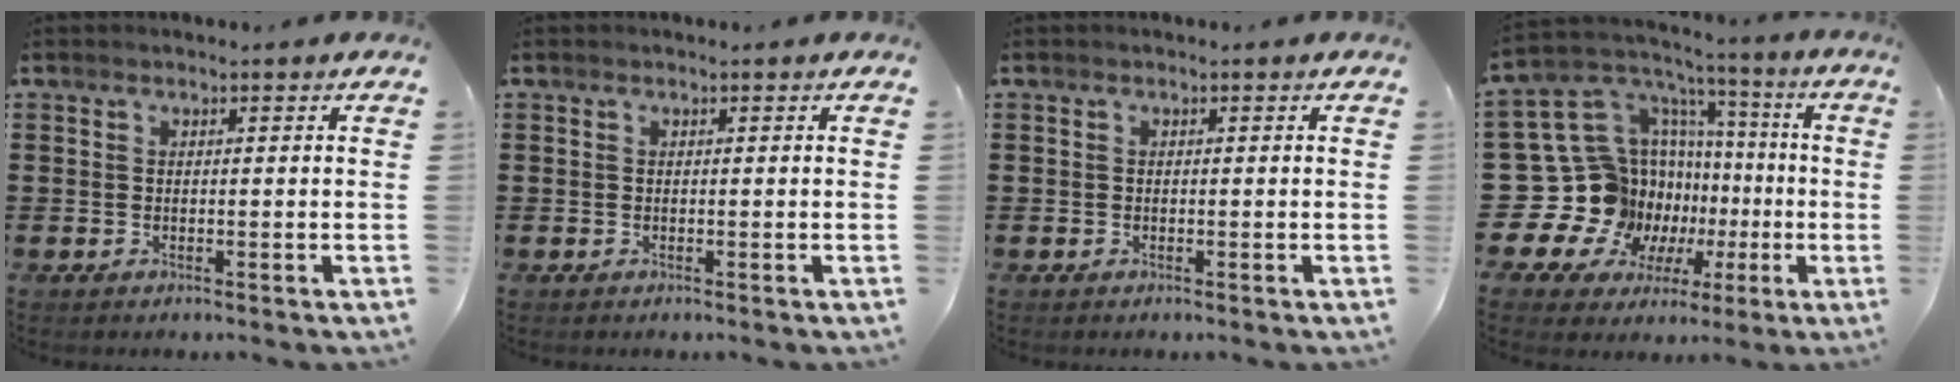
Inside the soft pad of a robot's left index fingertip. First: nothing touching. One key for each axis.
{"total": 0.0}
{"total": 0.0}
{"total": 19.2, "fx": -3.5, "fy": 17.2, "fz": 7.7, "tx": -0.201, "ty": -0.035, "tz": -0.004}